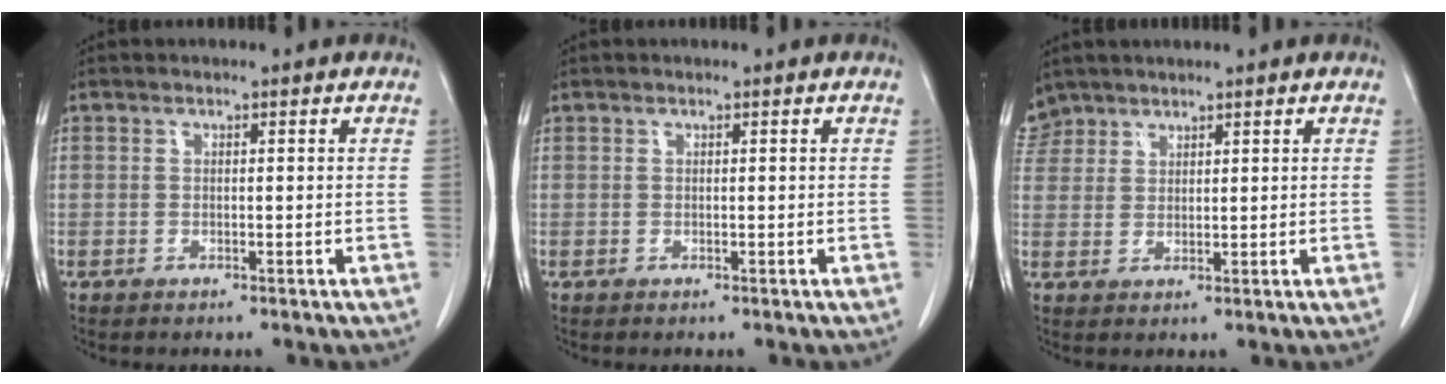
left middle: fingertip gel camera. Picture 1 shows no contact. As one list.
[{"total": 0.0}, {"total": 4.0, "force": [3.4, 2.0, -0.2], "torque": [0.009, 0.012, 0.070]}]